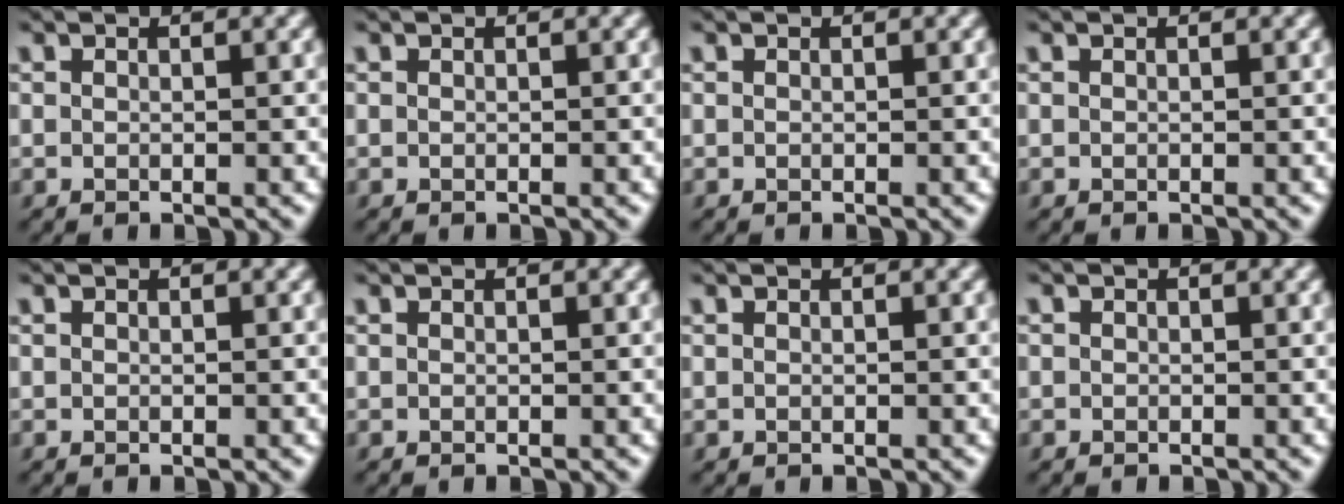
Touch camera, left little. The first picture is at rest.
{"total": 0.0}
{"total": 0.0}
{"total": 0.0}
{"total": 0.0}
{"total": 0.0}
{"total": 0.0}
{"total": 0.7, "force": [0.0, 0.7, 0.0], "torque": [0.007, -0.001, -0.004]}